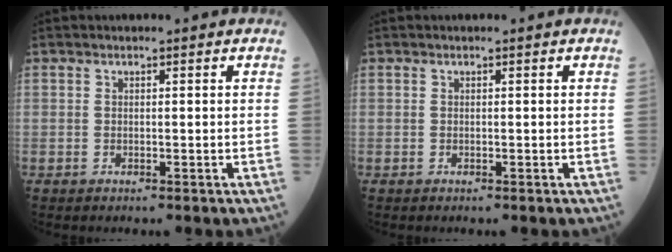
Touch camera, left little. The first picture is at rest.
{"total": 0.0}